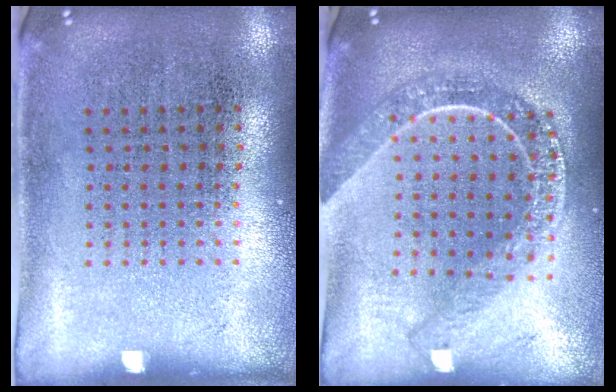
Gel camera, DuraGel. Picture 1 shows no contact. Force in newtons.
{"total": 2.2, "press": 1.8, "slide": 1.2}